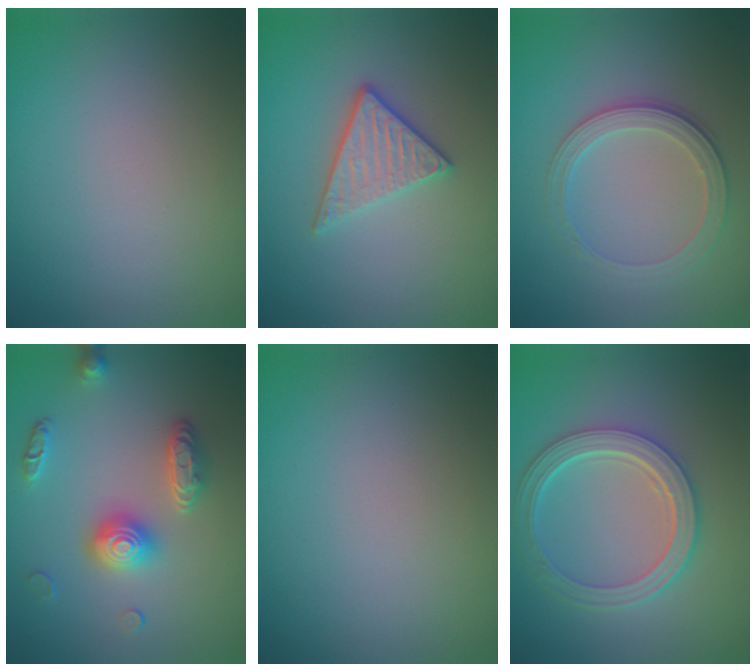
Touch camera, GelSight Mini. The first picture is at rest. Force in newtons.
{"total": 3.3, "press": 2.9, "slide": 1.5}
{"total": 2.8, "press": 2.6, "slide": 1.1}
{"total": 3.4, "press": 3.2, "slide": 0.9}
{"total": 0.0}
{"total": 5.1, "press": 3.9, "slide": 3.3}